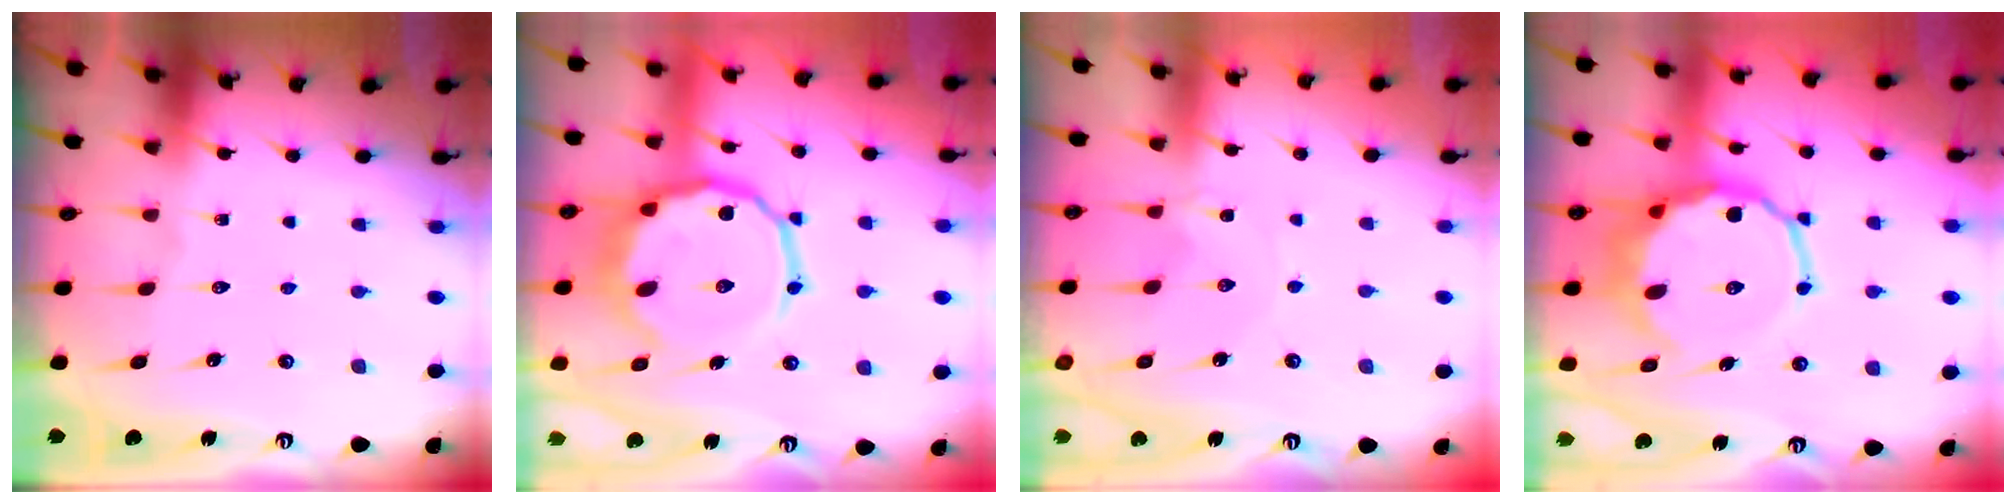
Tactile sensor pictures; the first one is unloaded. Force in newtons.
{"total": 14.4, "press": 14.2, "slide": 2.3}
{"total": 0.0}
{"total": 13.1, "press": 12.6, "slide": 3.7}